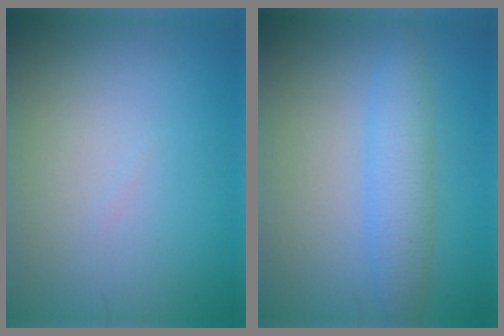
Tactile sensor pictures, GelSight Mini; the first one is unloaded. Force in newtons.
{"total": 3.4, "press": 3.4, "slide": 0.1}